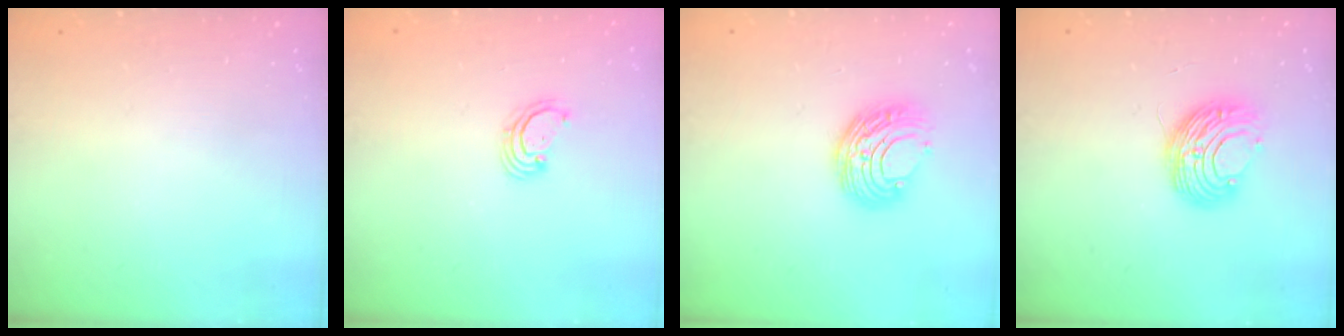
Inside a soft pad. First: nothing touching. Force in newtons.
{"total": 2.8, "press": 2.8, "slide": 0.3}
{"total": 8.9, "press": 8.9, "slide": 0.3}
{"total": 10.0, "press": 10.0, "slide": 0.7}